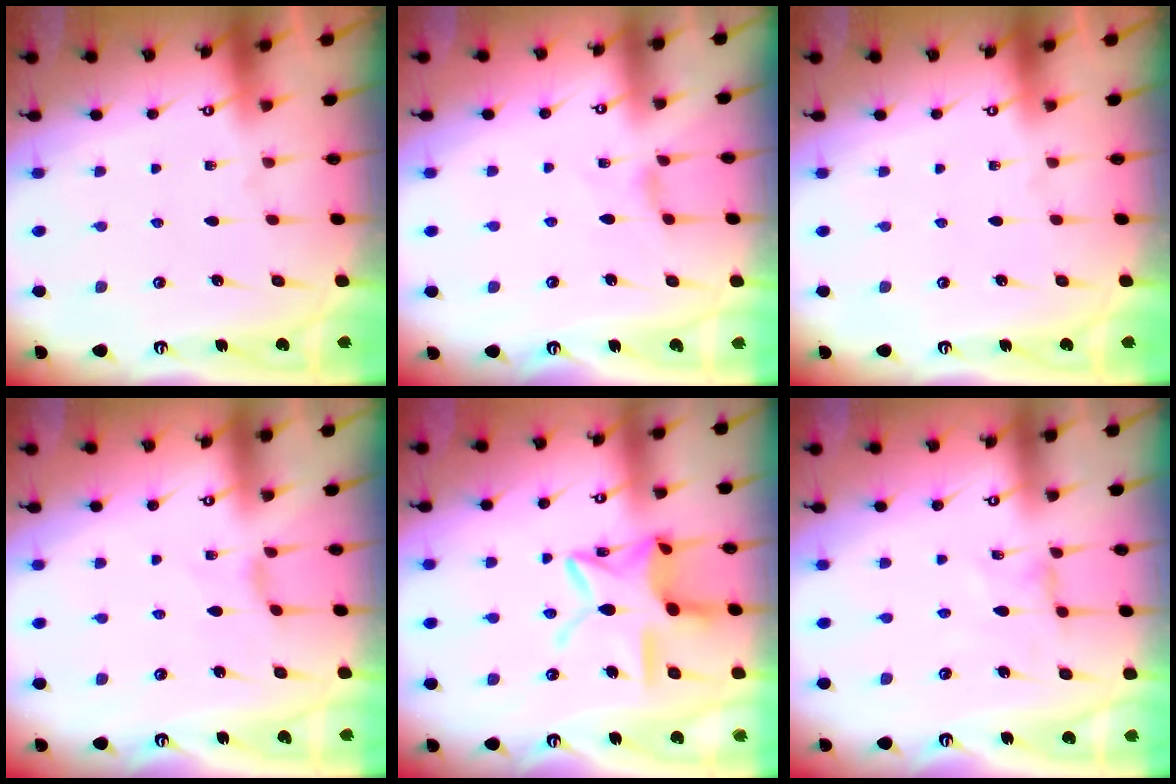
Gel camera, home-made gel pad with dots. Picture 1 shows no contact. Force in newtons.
{"total": 1.4, "press": 1.3, "slide": 0.4}
{"total": 0.0}
{"total": 0.7, "press": 0.7, "slide": 0.2}
{"total": 14.9, "press": 14.8, "slide": 1.2}
{"total": 0.0}